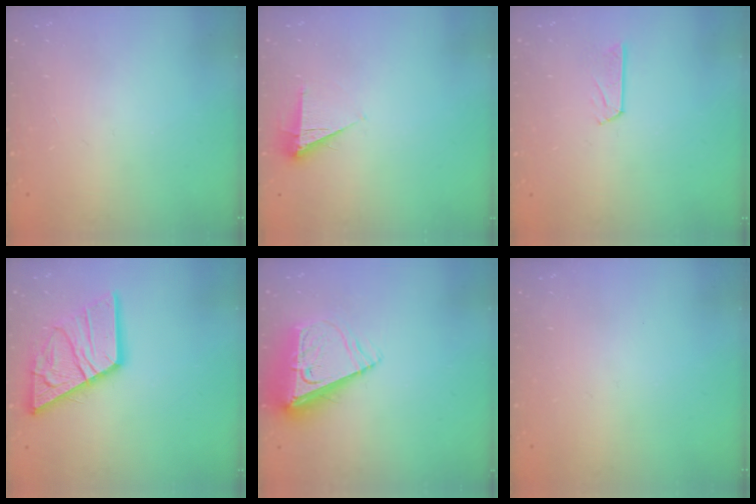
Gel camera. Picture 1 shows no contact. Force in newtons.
{"total": 4.9, "press": 4.9, "slide": 0.7}
{"total": 4.6, "press": 4.6, "slide": 0.3}
{"total": 18.5, "press": 18.4, "slide": 1.9}
{"total": 9.4, "press": 9.4, "slide": 1.2}
{"total": 0.0}